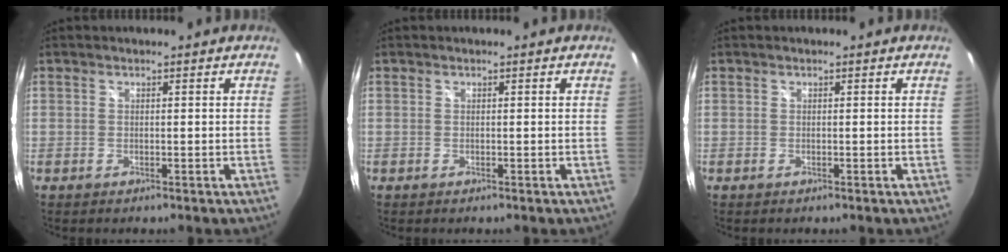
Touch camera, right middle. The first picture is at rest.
{"total": 0.0}
{"total": 0.0}